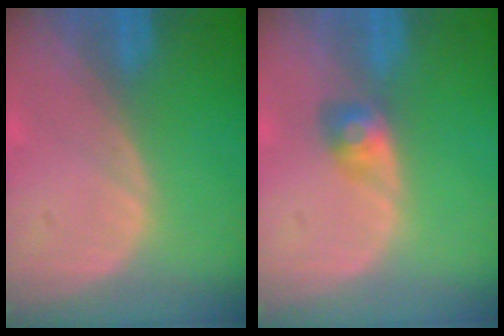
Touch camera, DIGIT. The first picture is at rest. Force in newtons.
{"total": 2.9, "press": 2.6, "slide": 1.1}